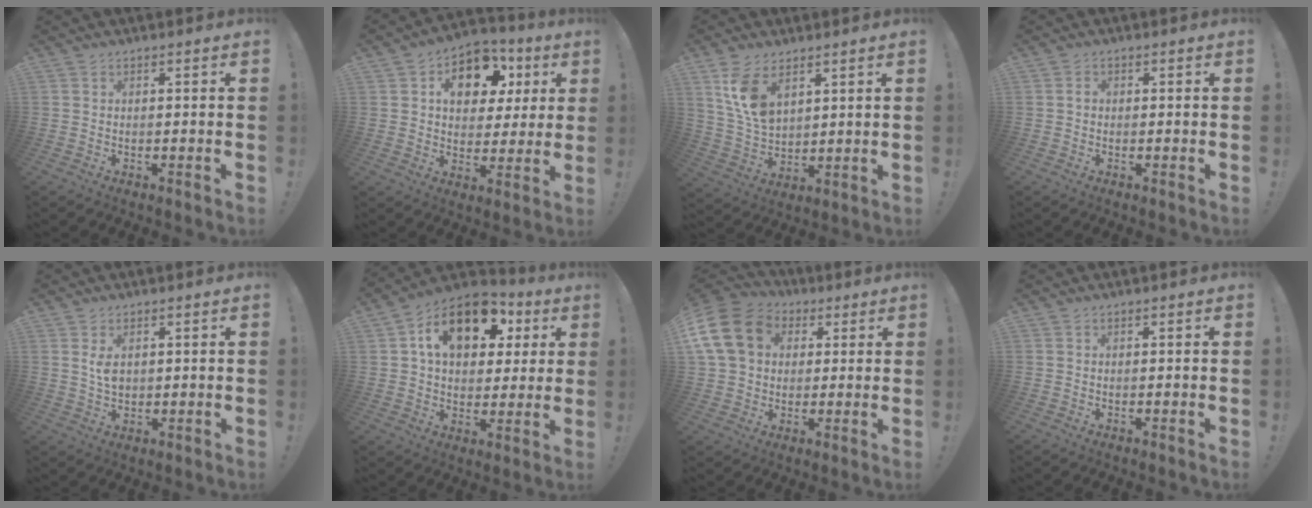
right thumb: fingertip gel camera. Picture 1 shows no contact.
{"total": 14.6, "force": [5.5, 10.2, 8.8], "torque": [-0.124, -0.015, 0.101]}
{"total": 10.8, "force": [5.8, 6.4, 6.5], "torque": [-0.120, -0.022, 0.112]}
{"total": 0.9, "force": [-0.2, 0.8, 0.5], "torque": [-0.012, 0.006, -0.004]}
{"total": 4.1, "force": [1.1, 2.7, 2.9], "torque": [-0.040, -0.002, 0.019]}
{"total": 17.9, "force": [7.0, 11.5, 11.9], "torque": [-0.187, -0.011, 0.124]}
{"total": 17.6, "force": [4.7, 13.7, 9.9], "torque": [-0.175, -0.004, 0.096]}
{"total": 0.0}